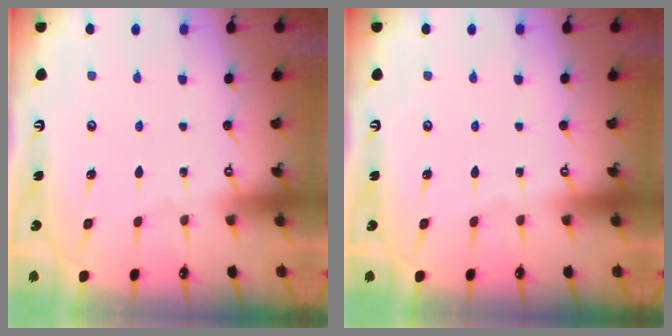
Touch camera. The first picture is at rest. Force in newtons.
{"total": 0.0}